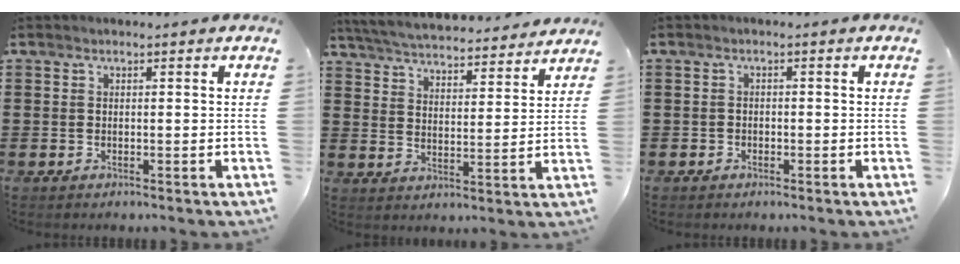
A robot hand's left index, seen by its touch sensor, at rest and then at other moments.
{"total": 5.0, "force": [5.0, -0.1, 0.5], "torque": [-0.036, -0.037, 0.082]}
{"total": 1.1, "force": [-0.9, 0.7, -0.2], "torque": [-0.001, 0.004, -0.021]}